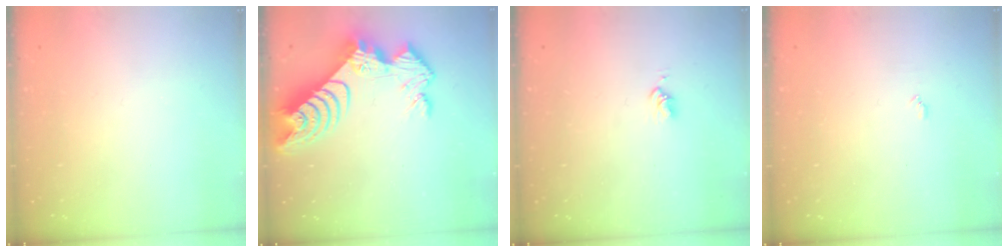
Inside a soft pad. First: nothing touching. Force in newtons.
{"total": 16.6, "press": 16.6, "slide": 1.4}
{"total": 2.6, "press": 2.6, "slide": 0.4}
{"total": 3.7, "press": 3.7, "slide": 0.4}